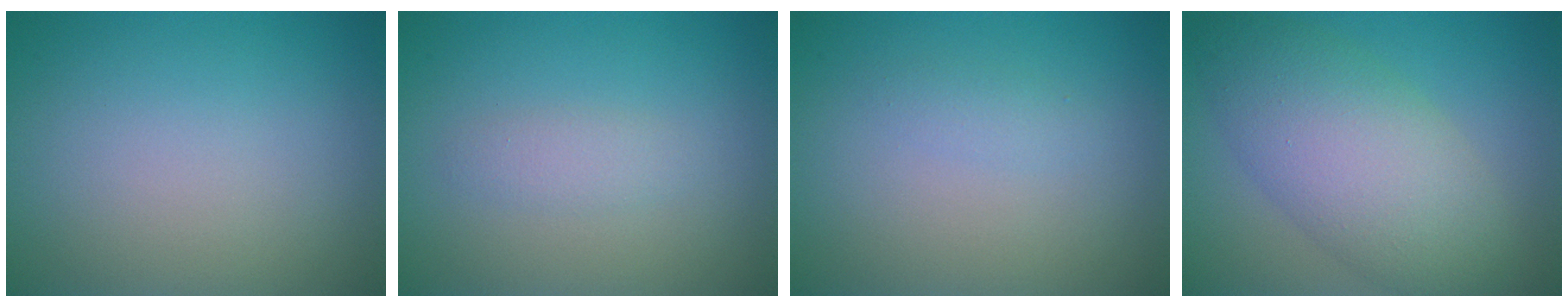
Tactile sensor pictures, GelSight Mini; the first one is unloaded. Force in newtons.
{"total": 1.3, "press": 1.3, "slide": 0.0}
{"total": 0.9, "press": 0.9, "slide": 0.1}
{"total": 7.8, "press": 7.8, "slide": 0.4}